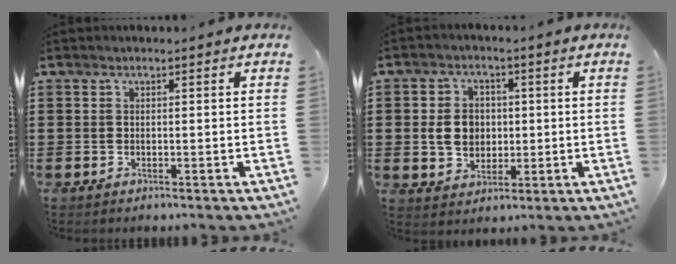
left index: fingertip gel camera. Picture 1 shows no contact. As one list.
[{"total": 5.8, "force": [0.1, 4.5, 3.6], "torque": [-0.080, 0.008, -0.003]}]